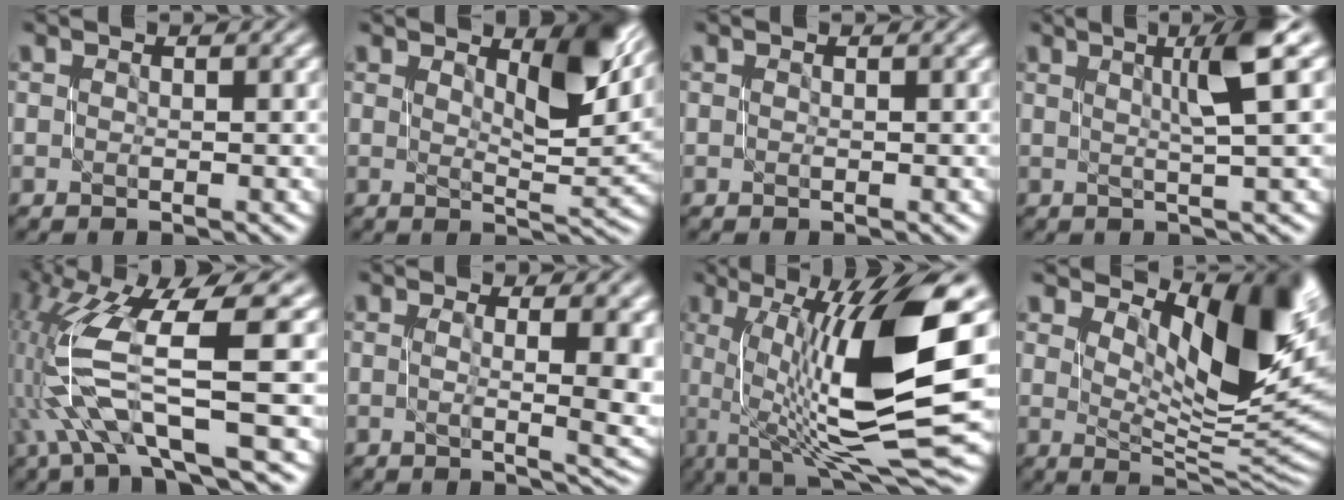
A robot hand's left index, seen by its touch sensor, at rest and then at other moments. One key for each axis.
{"total": 5.4, "fx": 2.6, "fy": 1.5, "fz": 4.5, "tx": -0.059, "ty": -0.009, "tz": 0.045}
{"total": 0.0}
{"total": 4.8, "fx": 1.5, "fy": 0.3, "fz": 4.6, "tx": -0.075, "ty": 0.007, "tz": 0.029}
{"total": 9.7, "fx": -1.9, "fy": 2.2, "fz": 9.2, "tx": -0.191, "ty": 0.000, "tz": -0.028}
{"total": 7.4, "fx": 0.5, "fy": 3.0, "fz": 6.8, "tx": -0.077, "ty": -0.005, "tz": 0.009}
{"total": 13.6, "fx": 1.0, "fy": 3.9, "fz": 12.9, "tx": -0.203, "ty": -0.008, "tz": 0.024}
{"total": 10.6, "fx": 4.0, "fy": 4.2, "fz": 8.9, "tx": -0.121, "ty": -0.010, "tz": 0.077}